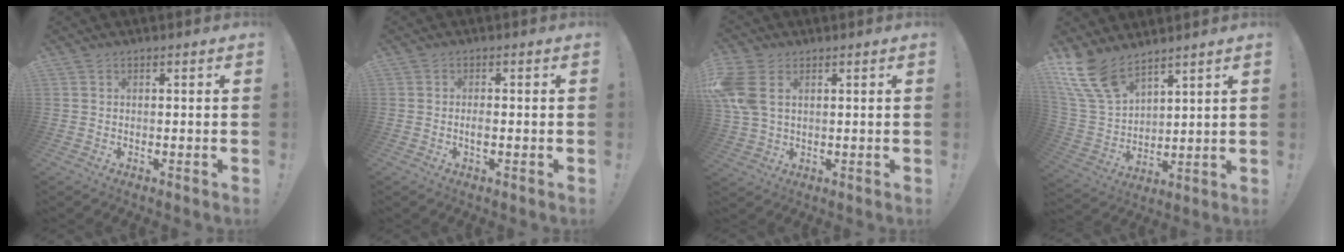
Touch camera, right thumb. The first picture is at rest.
{"total": 1.8, "force": [-0.5, 0.6, 1.6], "torque": [-0.023, -0.001, -0.011]}
{"total": 9.6, "force": [3.2, 6.3, 6.5], "torque": [-0.140, -0.005, 0.064]}
{"total": 13.5, "force": [10.3, 6.4, 6.1], "torque": [-0.145, -0.066, 0.199]}